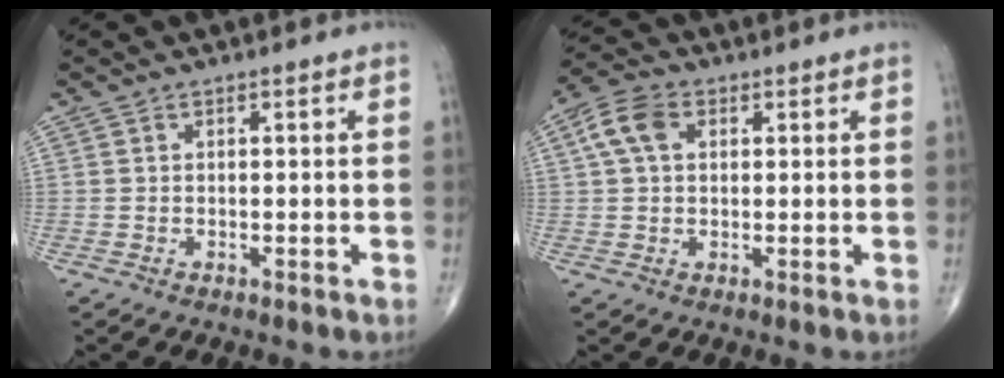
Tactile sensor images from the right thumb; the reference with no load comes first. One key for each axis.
{"total": 6.4, "fx": 1.8, "fy": 4.3, "fz": 4.4, "tx": -0.087, "ty": 0.015, "tz": 0.029}